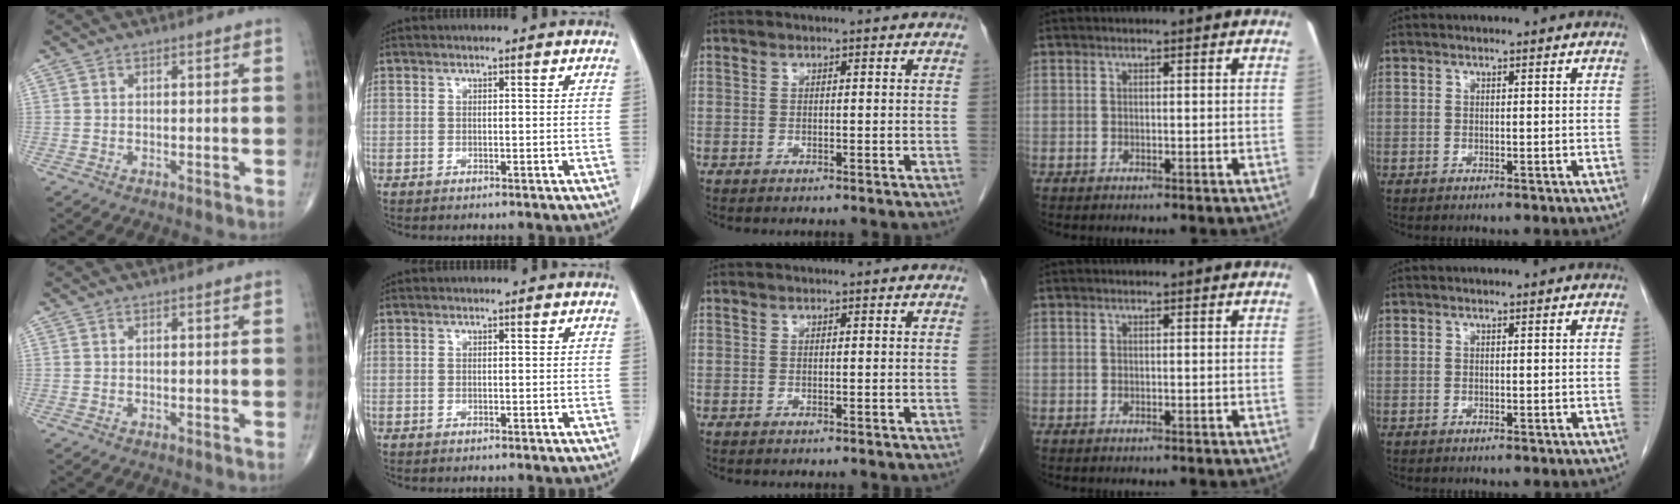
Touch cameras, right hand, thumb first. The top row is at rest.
{}